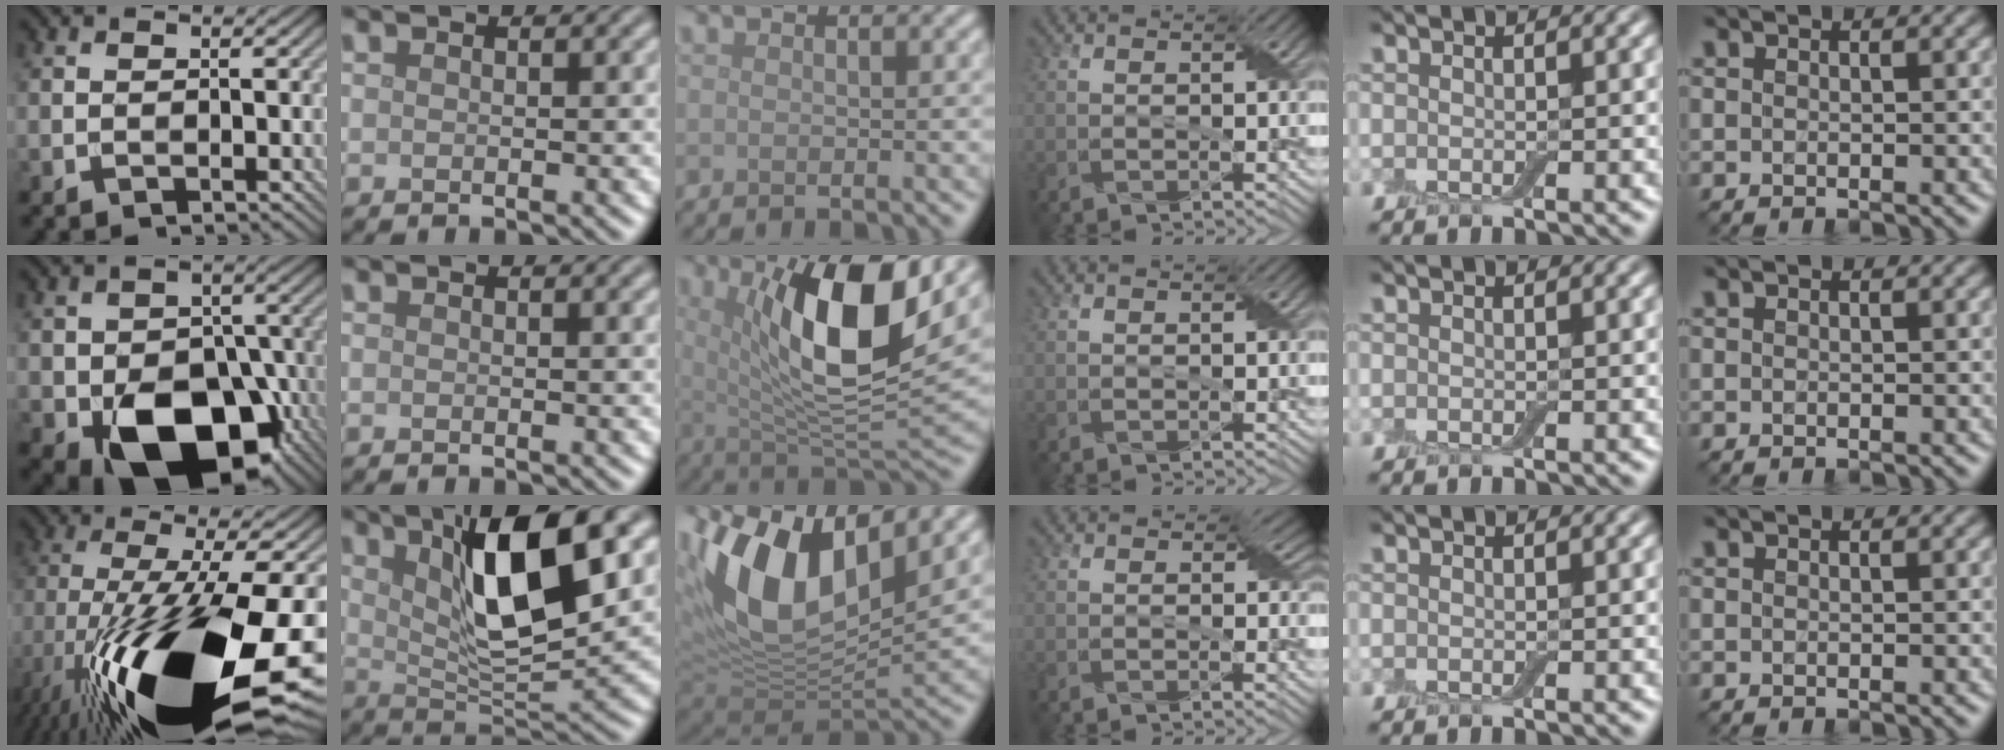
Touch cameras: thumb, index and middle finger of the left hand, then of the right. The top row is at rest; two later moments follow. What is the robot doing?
{"motion": "wrap", "object": "adhesive wrap"}